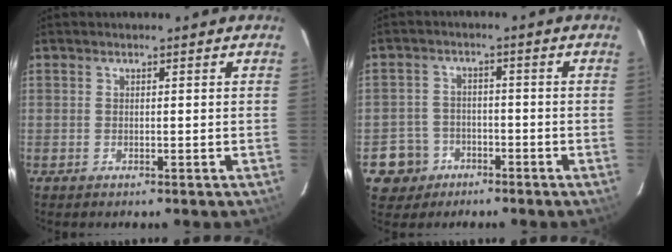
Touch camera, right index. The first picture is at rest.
{"total": 6.4, "force": [-3.1, 5.5, 0.5], "torque": [-0.026, 0.022, -0.050]}